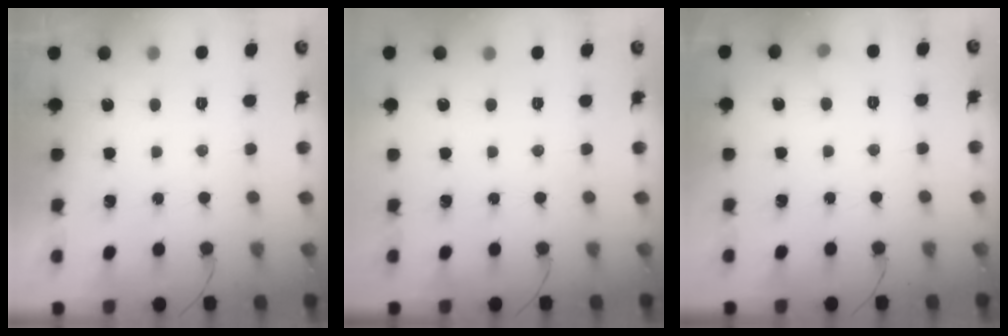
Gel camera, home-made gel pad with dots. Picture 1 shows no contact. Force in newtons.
{"total": 0.0}
{"total": 7.9, "press": 4.1, "slide": 6.8}